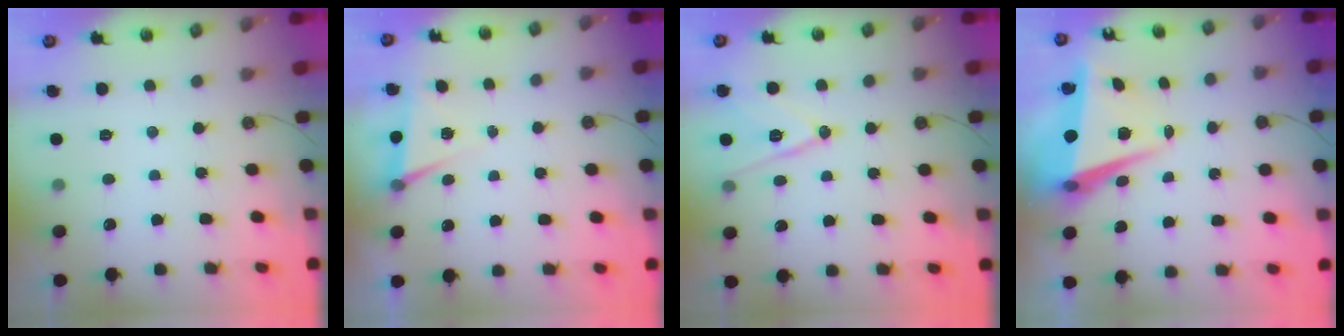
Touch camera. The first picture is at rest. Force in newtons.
{"total": 5.2, "press": 2.7, "slide": 4.5}
{"total": 12.7, "press": 12.3, "slide": 3.3}
{"total": 8.1, "press": 7.9, "slide": 1.8}